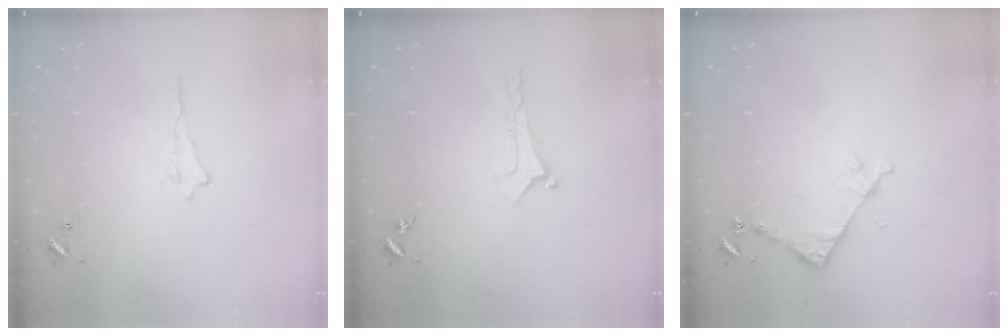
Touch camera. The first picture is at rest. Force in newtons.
{"total": 0.0}
{"total": 4.5, "press": 4.5, "slide": 0.3}